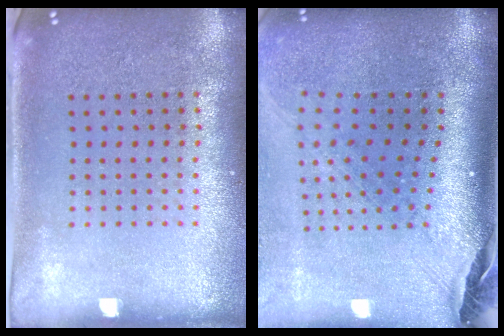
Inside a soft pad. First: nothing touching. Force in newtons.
{"total": 2.4, "press": 1.8, "slide": 1.6}